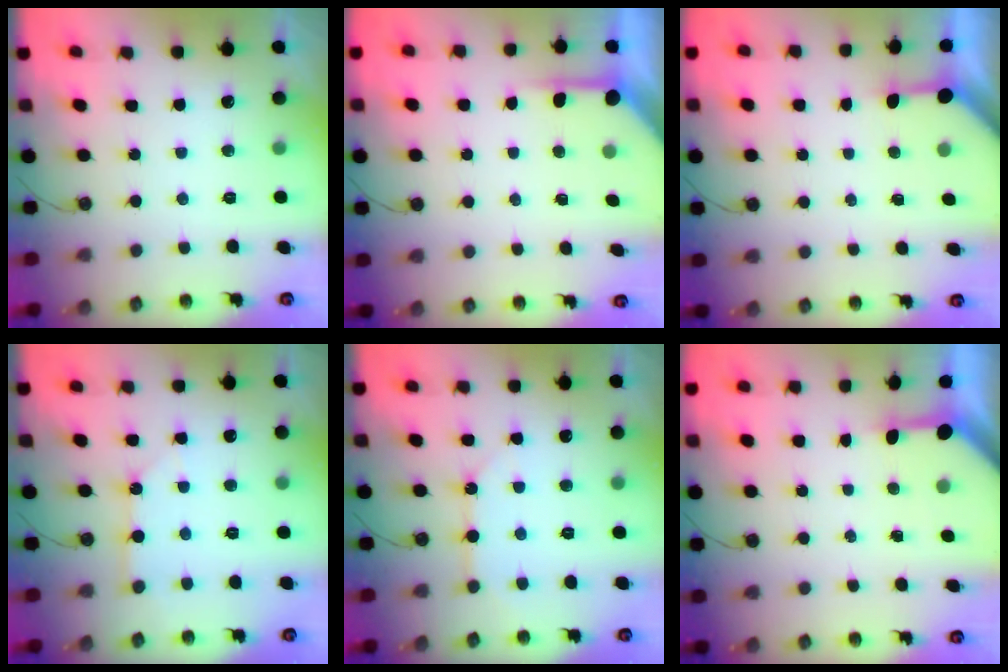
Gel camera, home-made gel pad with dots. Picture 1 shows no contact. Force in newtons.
{"total": 5.2, "press": 5.2, "slide": 0.4}
{"total": 2.9, "press": 2.8, "slide": 0.3}
{"total": 2.6, "press": 2.6, "slide": 0.3}
{"total": 7.8, "press": 7.7, "slide": 0.8}
{"total": 3.4, "press": 3.4, "slide": 0.3}